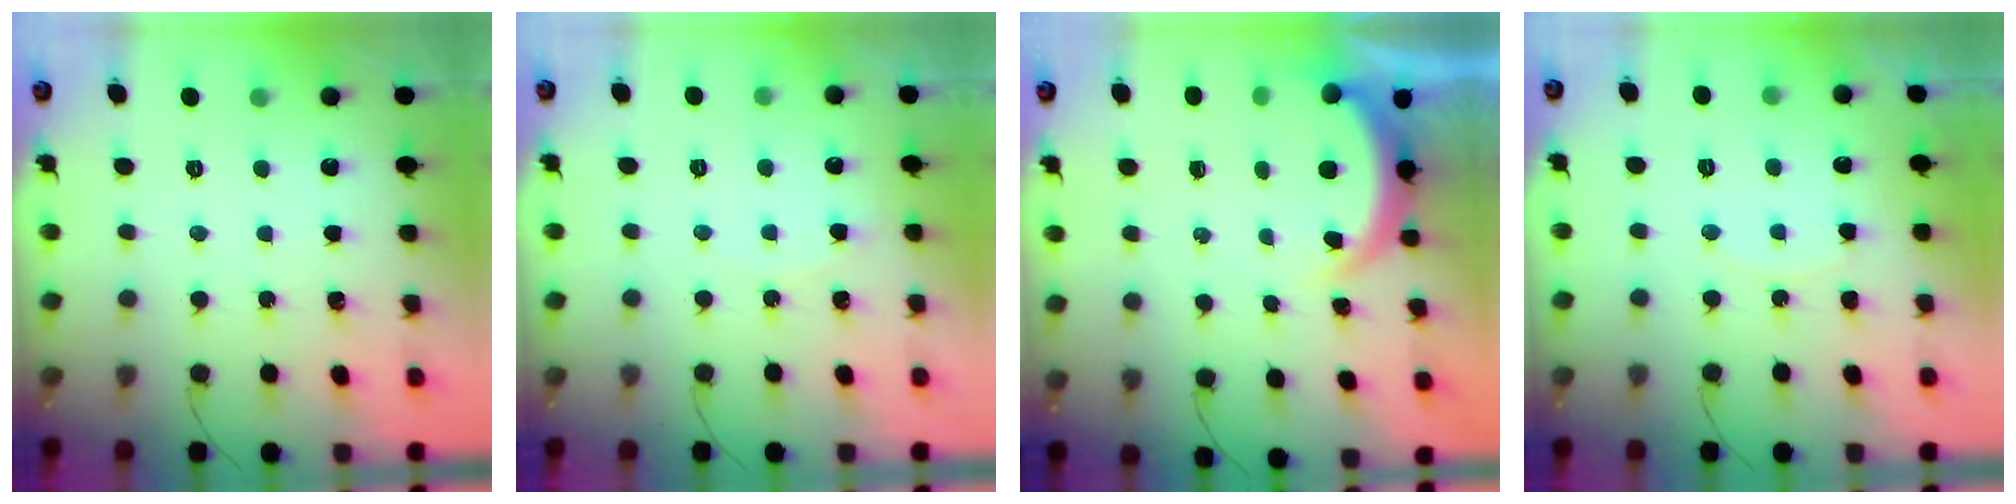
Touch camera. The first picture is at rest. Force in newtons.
{"total": 2.7, "press": 2.7, "slide": 0.3}
{"total": 4.9, "press": 4.8, "slide": 0.8}
{"total": 5.9, "press": 5.9, "slide": 0.4}